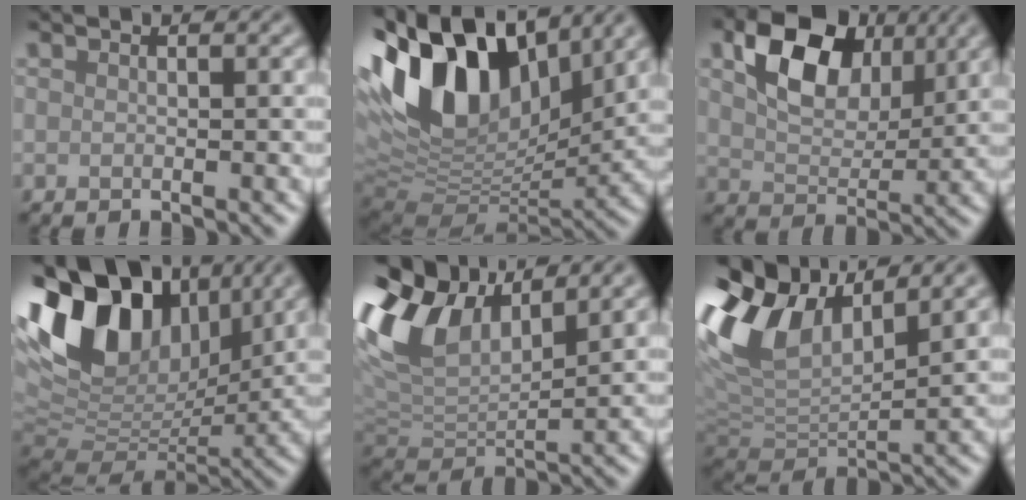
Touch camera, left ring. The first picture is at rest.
{"total": 15.9, "force": [5.6, 9.4, 11.5], "torque": [-0.234, 0.035, 0.096]}
{"total": 8.0, "force": [3.2, 5.1, 5.2], "torque": [-0.100, 0.001, 0.053]}
{"total": 16.0, "force": [6.8, 10.1, 10.4], "torque": [-0.216, 0.032, 0.125]}
{"total": 11.1, "force": [4.6, 6.3, 7.9], "torque": [-0.203, 0.021, 0.087]}
{"total": 10.7, "force": [4.4, 6.0, 7.7], "torque": [-0.182, 0.018, 0.081]}